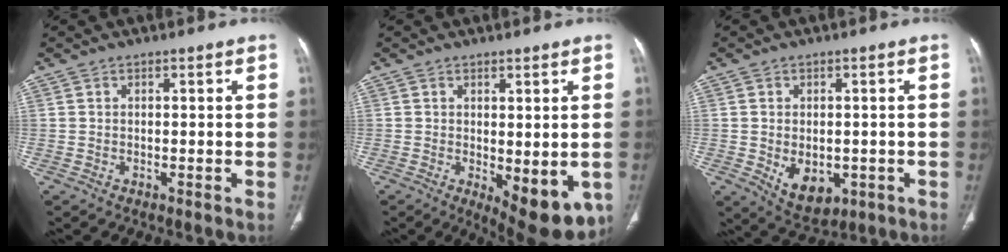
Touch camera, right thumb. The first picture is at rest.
{"total": 10.7, "force": [-2.7, 4.4, 9.4], "torque": [-0.100, -0.021, -0.022]}
{"total": 7.8, "force": [-1.8, 5.2, 5.5], "torque": [-0.063, -0.003, -0.010]}